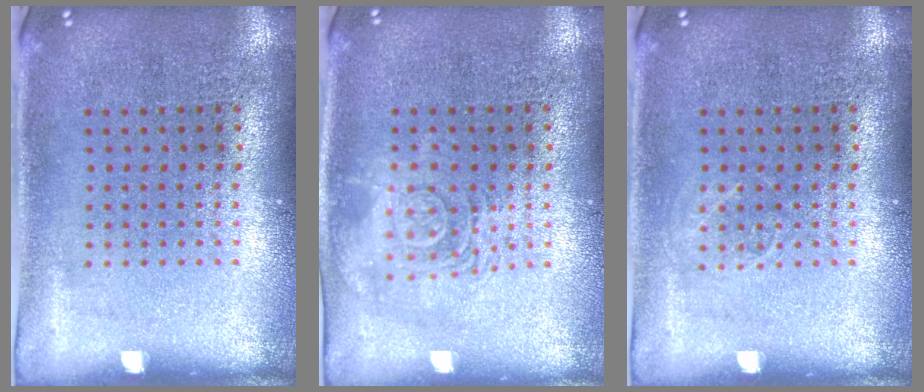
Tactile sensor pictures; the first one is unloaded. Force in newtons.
{"total": 2.8, "press": 2.8, "slide": 0.5}
{"total": 0.9, "press": 0.8, "slide": 0.2}